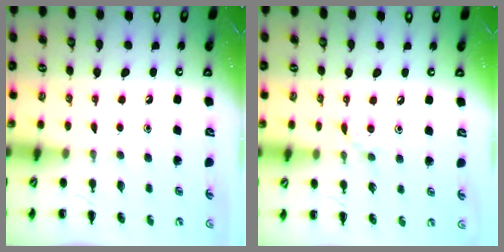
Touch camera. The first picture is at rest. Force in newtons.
{"total": 6.0, "press": 5.6, "slide": 2.1}